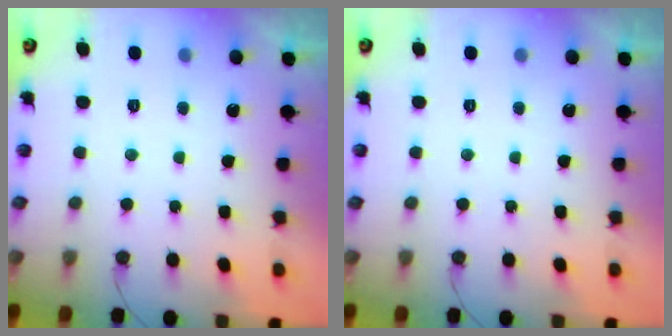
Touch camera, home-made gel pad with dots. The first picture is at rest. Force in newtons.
{"total": 0.0}